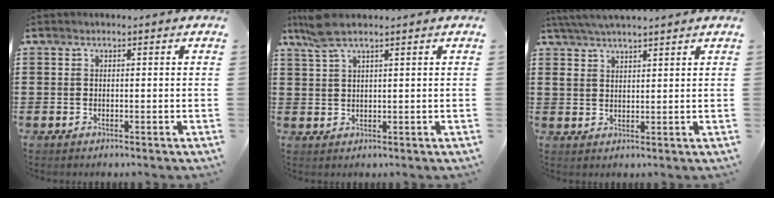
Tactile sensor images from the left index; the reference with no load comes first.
{"total": 4.6, "force": [3.0, 0.6, 3.4], "torque": [-0.072, 0.003, 0.056]}
{"total": 3.9, "force": [3.4, 0.6, 1.8], "torque": [-0.045, -0.003, 0.064]}